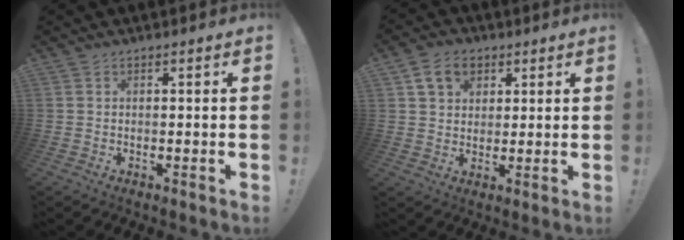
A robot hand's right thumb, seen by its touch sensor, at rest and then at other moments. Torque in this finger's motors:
{"motor_torque": [0.06, 0.06, -0.26, 0.26, 0.11]}